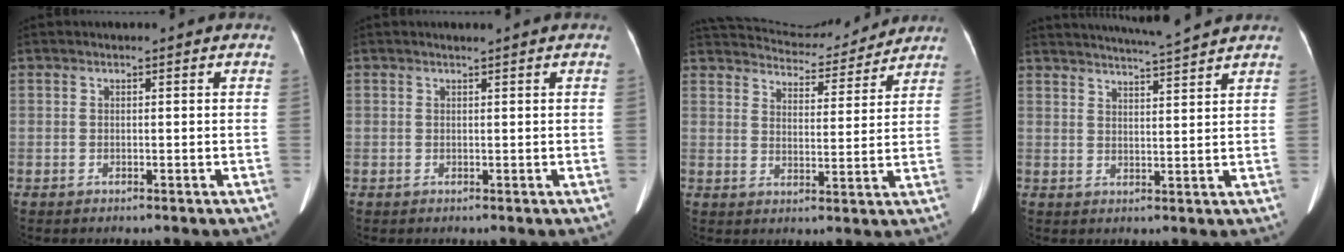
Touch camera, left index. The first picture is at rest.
{"total": 0.7, "force": [0.6, -0.2, 0.2], "torque": [-0.008, -0.001, 0.015]}
{"total": 15.2, "force": [14.4, 3.3, 3.4], "torque": [-0.050, 0.017, 0.200]}
{"total": 8.6, "force": [8.1, -1.3, 2.8], "torque": [-0.051, 0.004, 0.118]}